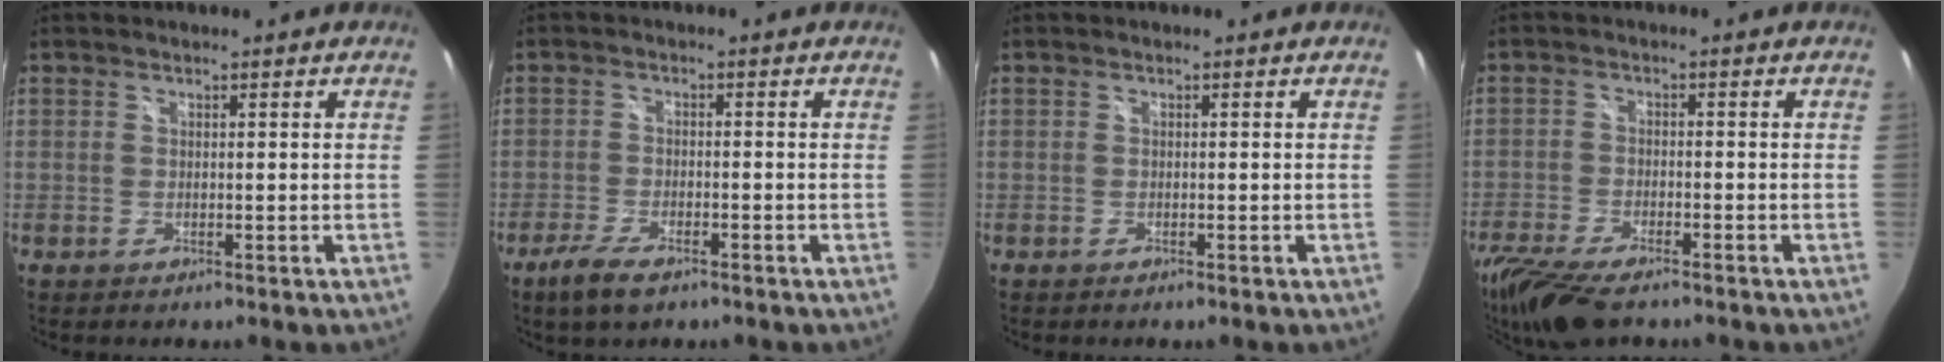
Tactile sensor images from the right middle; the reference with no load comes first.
{"total": 5.7, "force": [-3.9, 1.7, 3.7], "torque": [-0.095, -0.015, -0.073]}
{"total": 0.0}
{"total": 12.5, "force": [-9.8, 3.4, 7.1], "torque": [-0.169, -0.044, -0.176]}